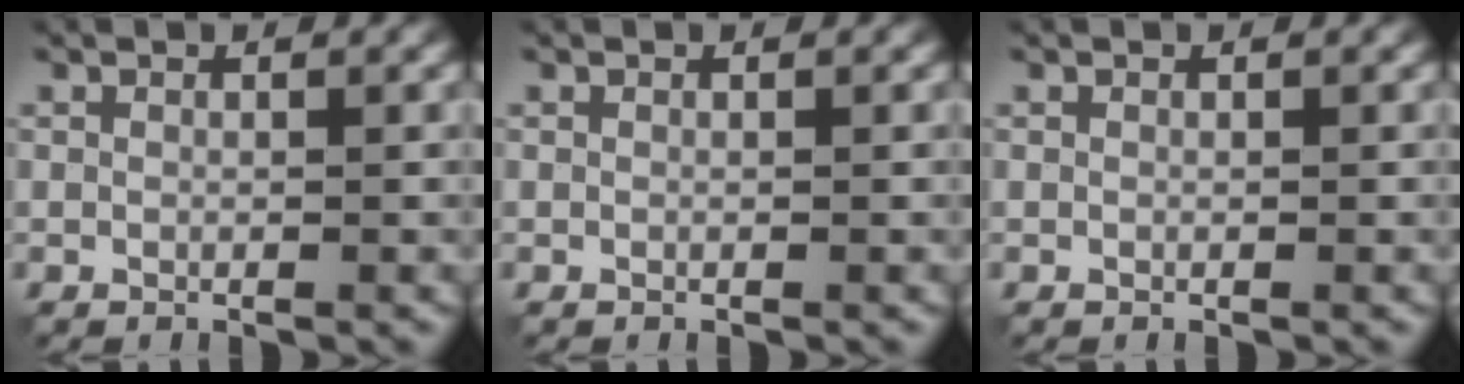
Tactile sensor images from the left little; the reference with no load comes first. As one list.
[{"total": 0.0}, {"total": 0.0}]